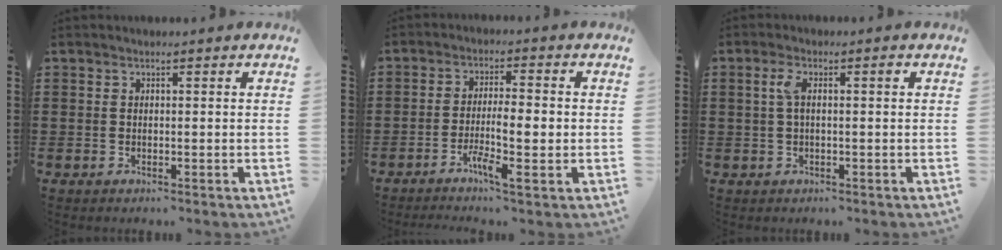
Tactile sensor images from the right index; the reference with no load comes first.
{"total": 5.7, "force": [-1.6, 1.0, 5.3], "torque": [-0.099, -0.004, -0.031]}
{"total": 2.9, "force": [0.4, 0.6, 2.9], "torque": [-0.055, 0.005, 0.004]}